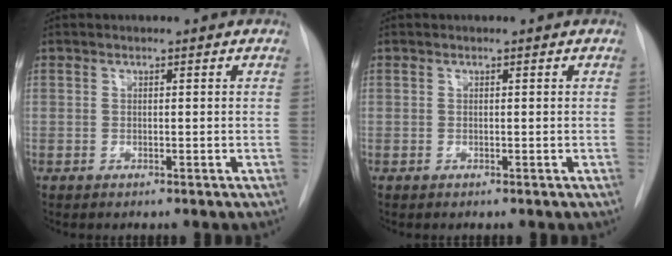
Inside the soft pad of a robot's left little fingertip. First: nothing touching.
{"total": 0.0}